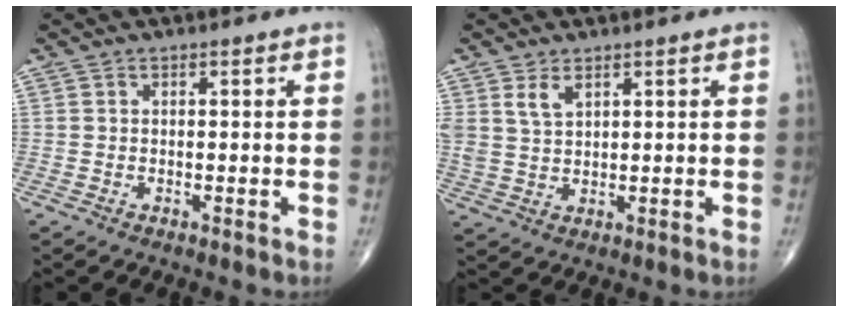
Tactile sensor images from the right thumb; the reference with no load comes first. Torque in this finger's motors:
{"motor_torque": [0.01, 0.01, 0.31, 0.27, 0.03]}